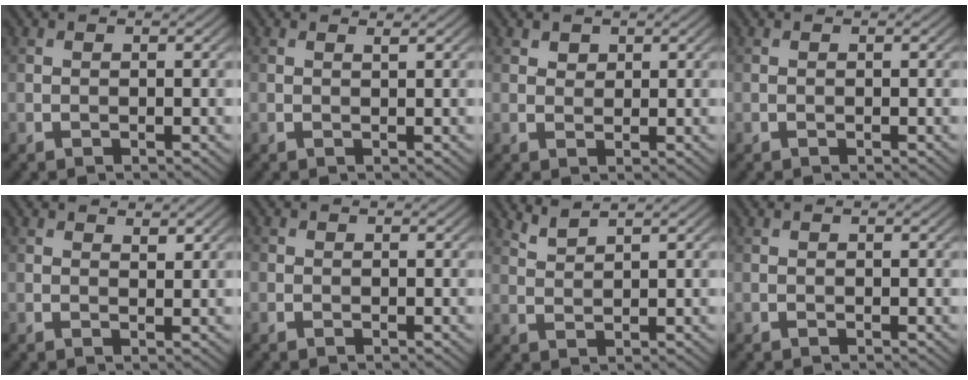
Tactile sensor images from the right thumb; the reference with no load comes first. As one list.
[{"total": 0.6, "force": [0.5, -0.1, 0.3], "torque": [-0.006, 0.001, 0.008]}, {"total": 1.4, "force": [1.0, 1.0, 0.4], "torque": [-0.007, -0.002, 0.019]}, {"total": 0.0}, {"total": 1.5, "force": [1.2, 0.5, 0.7], "torque": [-0.015, -0.004, 0.021]}, {"total": 0.5, "force": [-0.1, 0.5, 0.1], "torque": [0.002, -0.003, -0.004]}, {"total": 2.5, "force": [2.2, 0.3, 1.1], "torque": [-0.027, 0.005, 0.049]}, {"total": 0.0}]